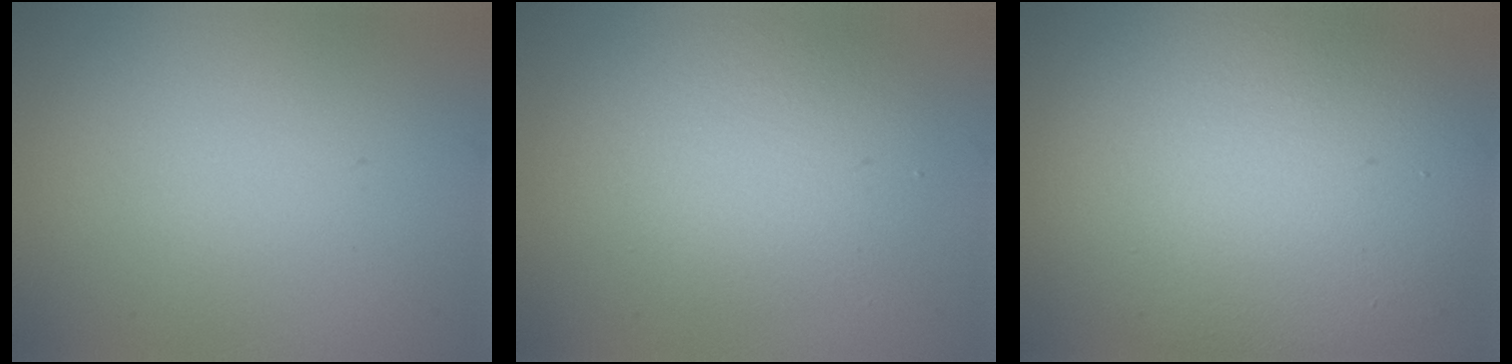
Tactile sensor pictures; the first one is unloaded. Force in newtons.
{"total": 3.8, "press": 3.8, "slide": 0.1}
{"total": 12.2, "press": 12.2, "slide": 0.3}